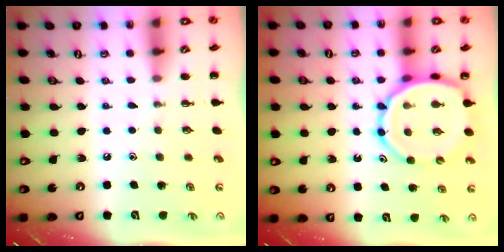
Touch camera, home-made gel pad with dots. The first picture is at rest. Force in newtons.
{"total": 11.4, "press": 11.0, "slide": 2.9}